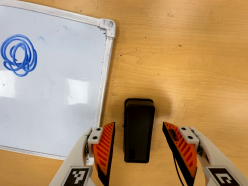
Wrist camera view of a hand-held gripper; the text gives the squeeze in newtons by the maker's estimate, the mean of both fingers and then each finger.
{"total": 0.0}